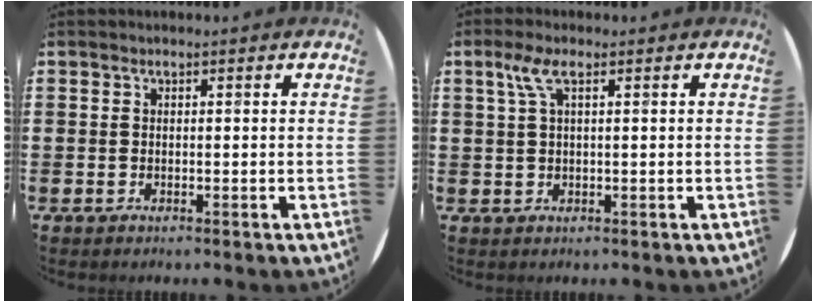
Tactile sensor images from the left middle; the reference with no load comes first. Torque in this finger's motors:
{"motor_torque": [0.74, -0.27, 0.11, 0.06]}